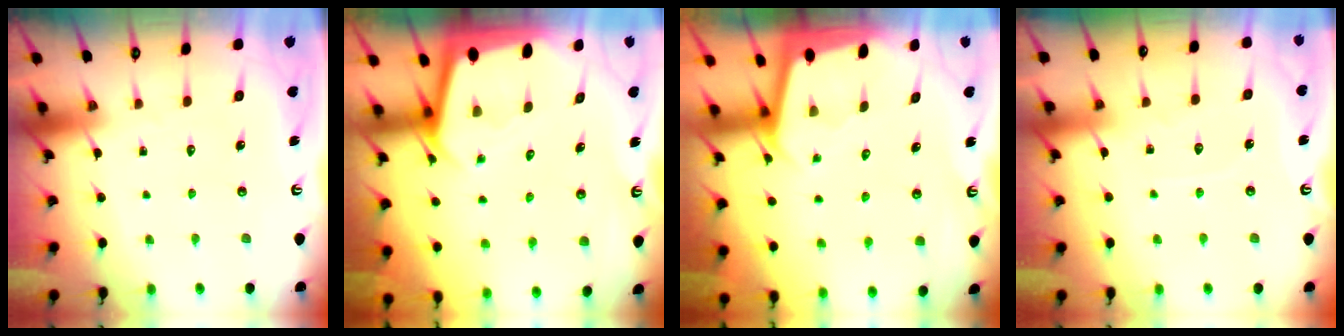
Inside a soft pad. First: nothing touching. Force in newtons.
{"total": 2.8, "press": 2.8, "slide": 0.1}
{"total": 2.0, "press": 2.0, "slide": 0.1}
{"total": 3.7, "press": 3.6, "slide": 0.6}